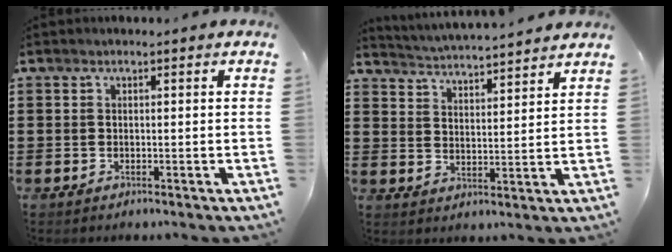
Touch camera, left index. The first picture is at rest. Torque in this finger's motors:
{"motor_torque": [2.14, 0.00, 0.17, 0.08]}